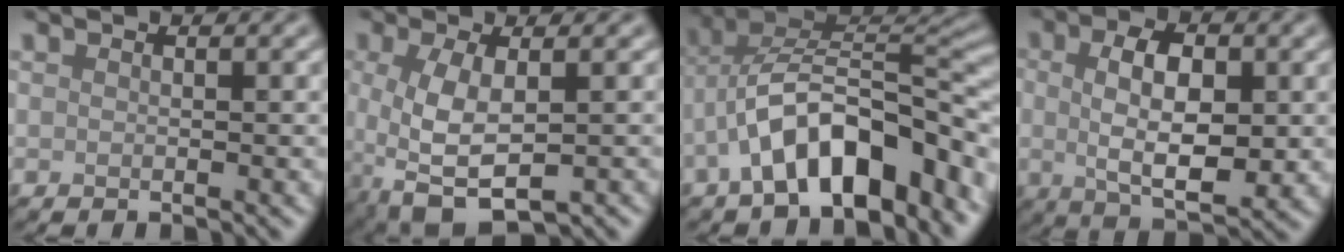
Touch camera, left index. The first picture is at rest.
{"total": 6.0, "force": [-1.7, 2.9, 5.0], "torque": [-0.113, -0.013, -0.024]}
{"total": 11.4, "force": [-4.5, 5.6, 8.8], "torque": [-0.129, 0.016, -0.075]}
{"total": 7.2, "force": [0.4, 3.4, 6.4], "torque": [-0.106, 0.001, 0.003]}